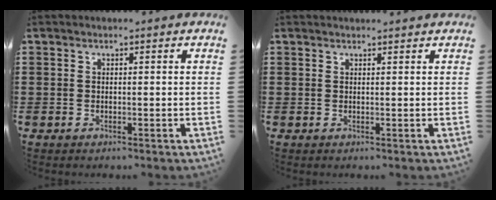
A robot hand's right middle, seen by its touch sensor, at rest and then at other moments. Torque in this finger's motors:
{"motor_torque": [-0.04, 0.01, 0.28, 0.01]}